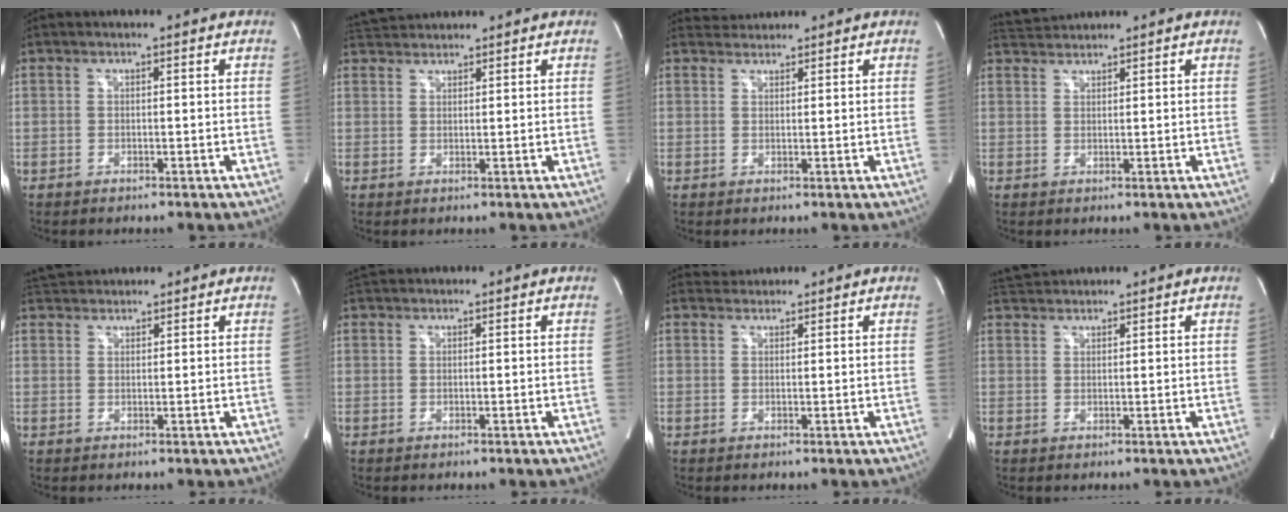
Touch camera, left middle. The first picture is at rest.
{"total": 3.7, "force": [3.6, 0.6, 0.2], "torque": [-0.014, 0.028, 0.070]}
{"total": 2.1, "force": [2.0, 0.3, -0.5], "torque": [0.001, 0.017, 0.039]}
{"total": 2.9, "force": [2.8, -0.2, -0.3], "torque": [-0.005, 0.015, 0.060]}
{"total": 3.9, "force": [3.8, 0.8, 0.4], "torque": [-0.014, 0.031, 0.072]}
{"total": 2.2, "force": [2.1, 0.5, 0.4], "torque": [-0.011, 0.026, 0.039]}
{"total": 1.7, "force": [1.6, 0.3, -0.5], "torque": [0.001, 0.014, 0.031]}
{"total": 3.1, "force": [3.1, 0.2, 0.0], "torque": [-0.011, 0.023, 0.062]}